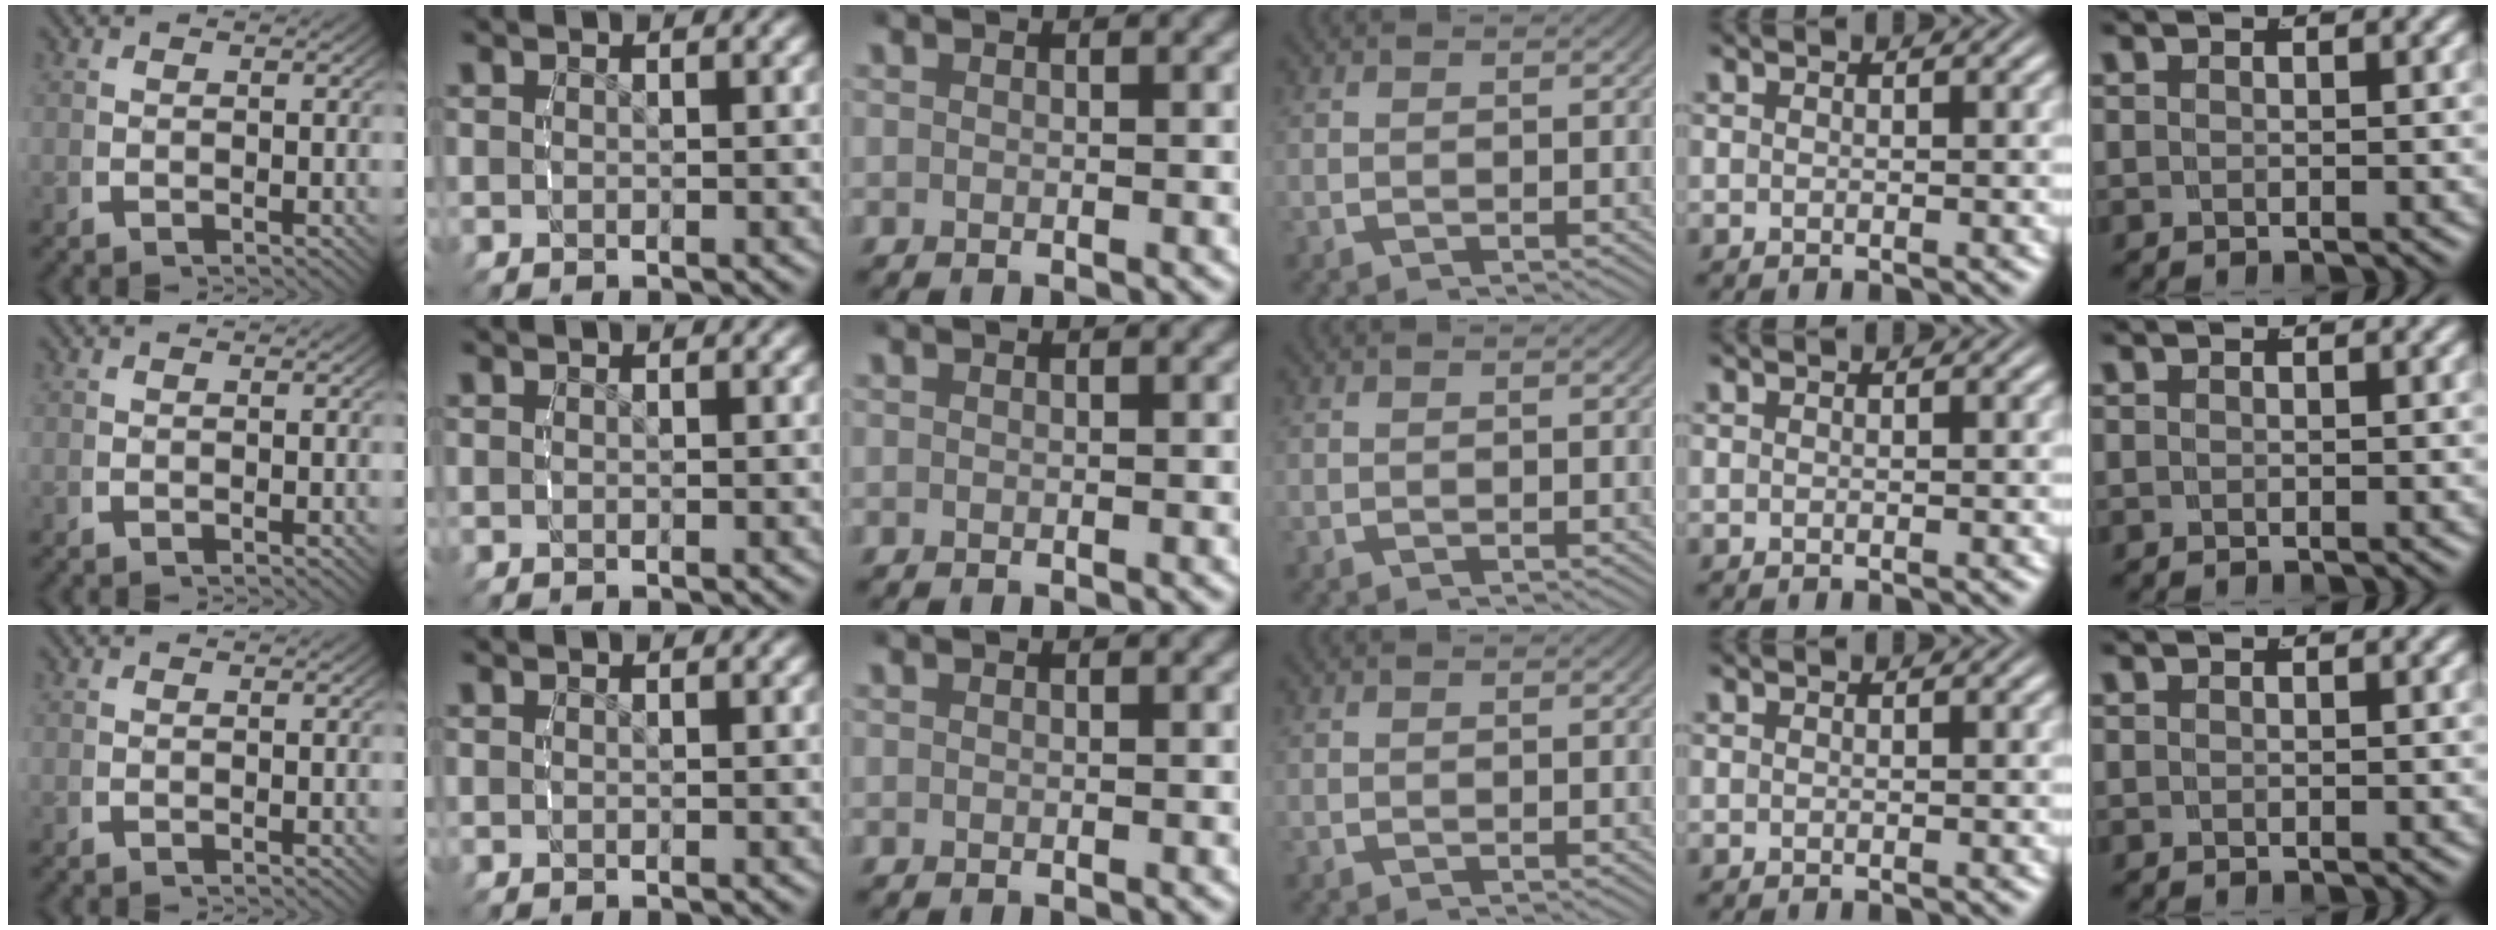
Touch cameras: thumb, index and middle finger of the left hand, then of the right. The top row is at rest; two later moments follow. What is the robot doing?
{"motion": "reach", "object": "jar lid"}